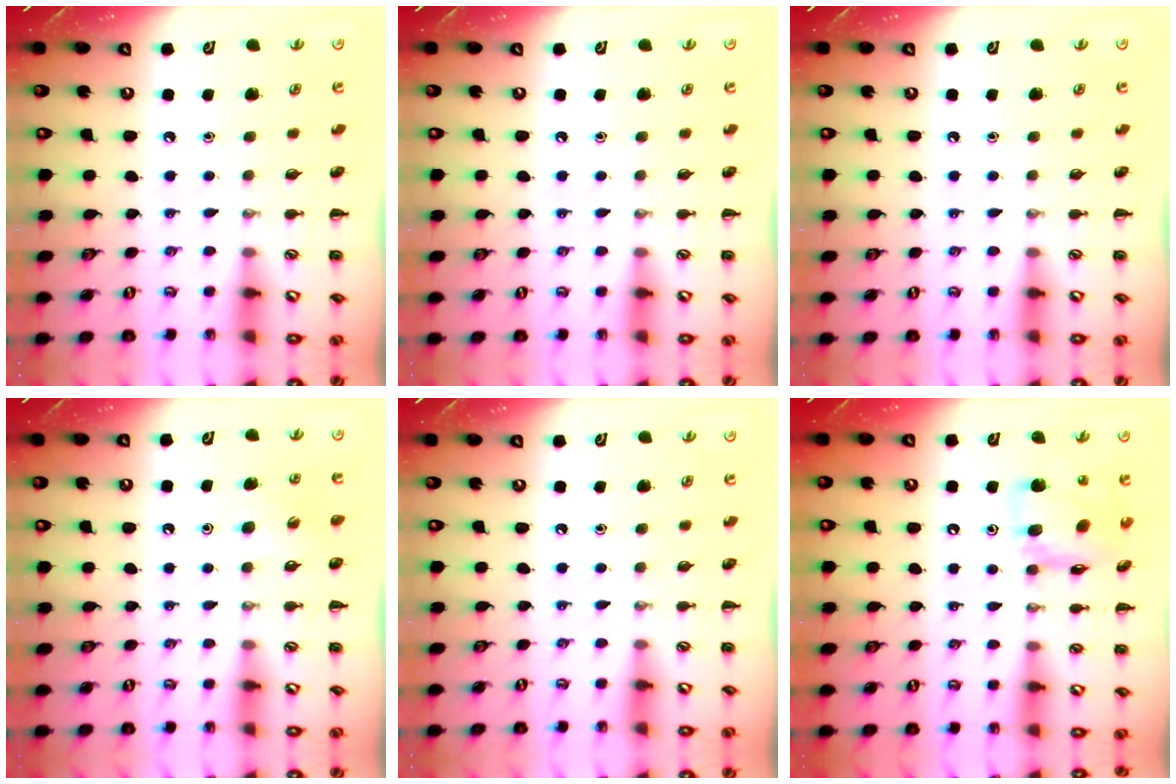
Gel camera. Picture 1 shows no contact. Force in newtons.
{"total": 0.0}
{"total": 0.0}
{"total": 4.4, "press": 4.2, "slide": 1.4}
{"total": 0.0}
{"total": 13.4, "press": 12.9, "slide": 3.7}